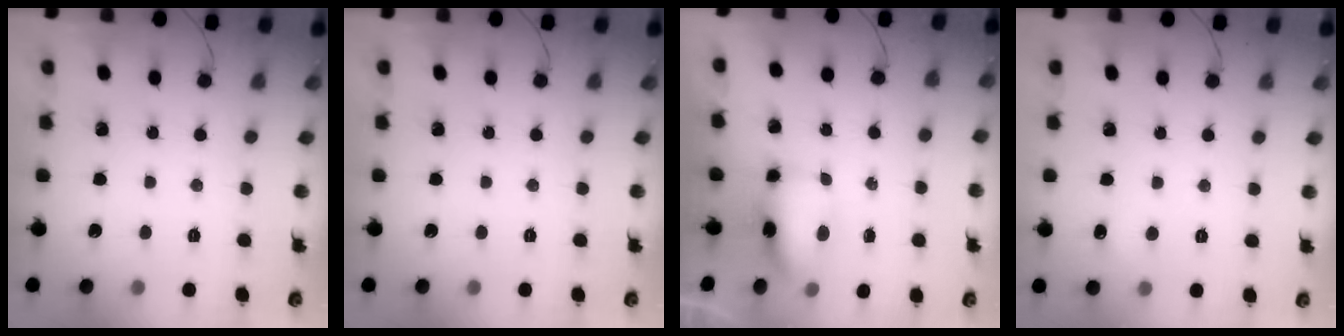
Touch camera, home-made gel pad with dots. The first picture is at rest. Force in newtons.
{"total": 0.0}
{"total": 13.8, "press": 8.9, "slide": 10.6}
{"total": 4.2, "press": 3.9, "slide": 1.3}